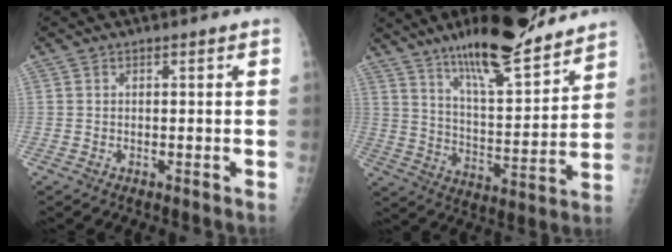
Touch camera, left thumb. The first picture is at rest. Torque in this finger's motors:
{"motor_torque": [1.41, 1.39, 1.23, -1.14, 0.32]}